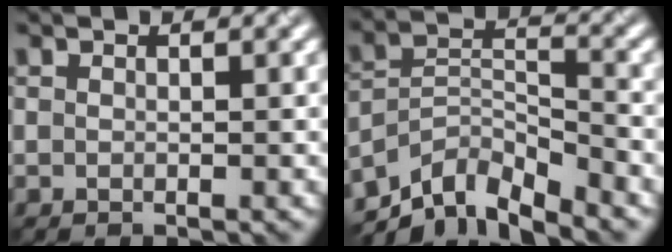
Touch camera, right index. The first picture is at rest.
{"total": 7.0, "force": [-5.5, 2.5, 3.5], "torque": [-0.051, -0.007, -0.110]}